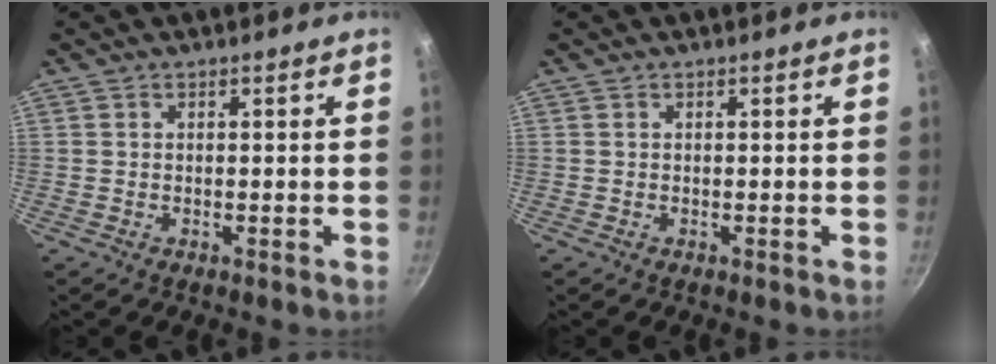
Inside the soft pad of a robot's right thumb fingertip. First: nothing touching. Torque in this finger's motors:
{"motor_torque": [-0.16, 0.15, 0.00, 0.00, 0.00]}